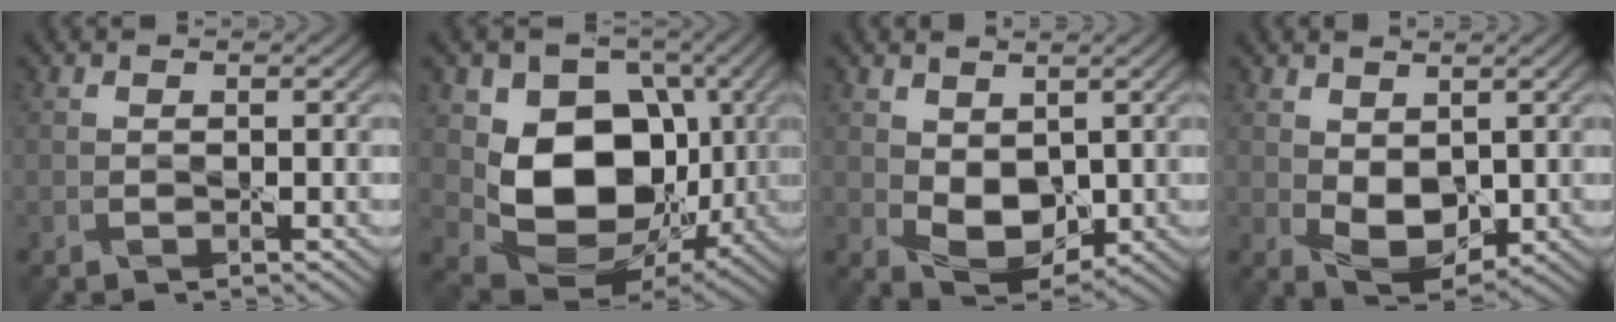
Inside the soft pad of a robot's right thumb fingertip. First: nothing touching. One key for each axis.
{"total": 12.7, "fx": 1.1, "fy": 9.7, "fz": 8.0, "tx": -0.142, "ty": -0.025, "tz": 0.023}
{"total": 6.0, "fx": 0.9, "fy": 4.0, "fz": 4.4, "tx": -0.093, "ty": -0.013, "tz": 0.021}
{"total": 5.5, "fx": 0.8, "fy": 3.5, "fz": 4.1, "tx": -0.088, "ty": -0.010, "tz": 0.020}